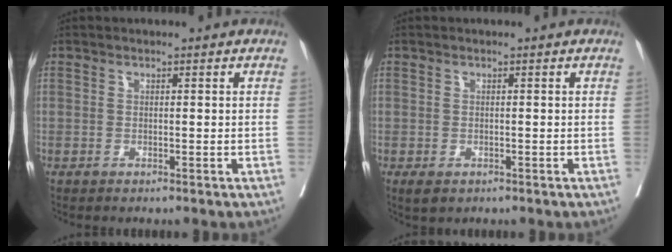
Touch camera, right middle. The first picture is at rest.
{"total": 1.7, "force": [-0.9, 1.0, 1.0], "torque": [-0.013, -0.002, -0.006]}